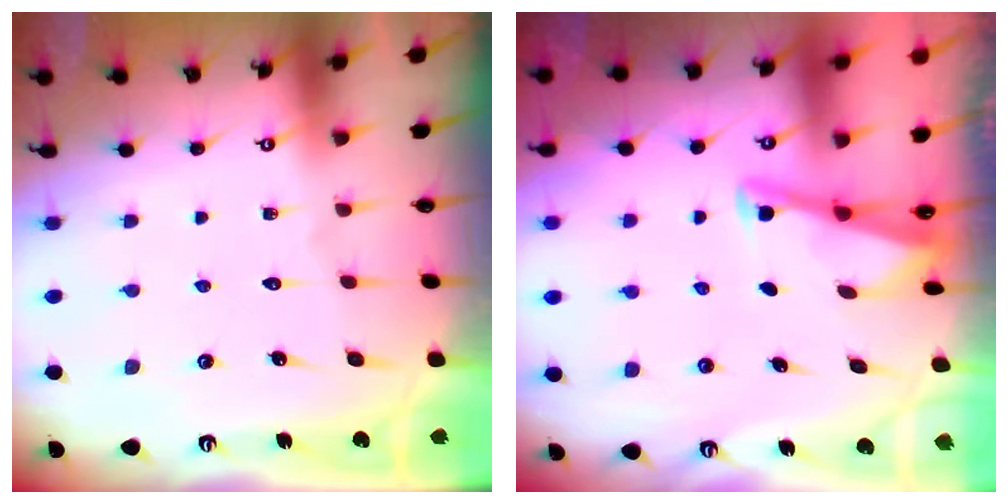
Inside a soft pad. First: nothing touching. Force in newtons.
{"total": 3.0, "press": 3.0, "slide": 0.4}